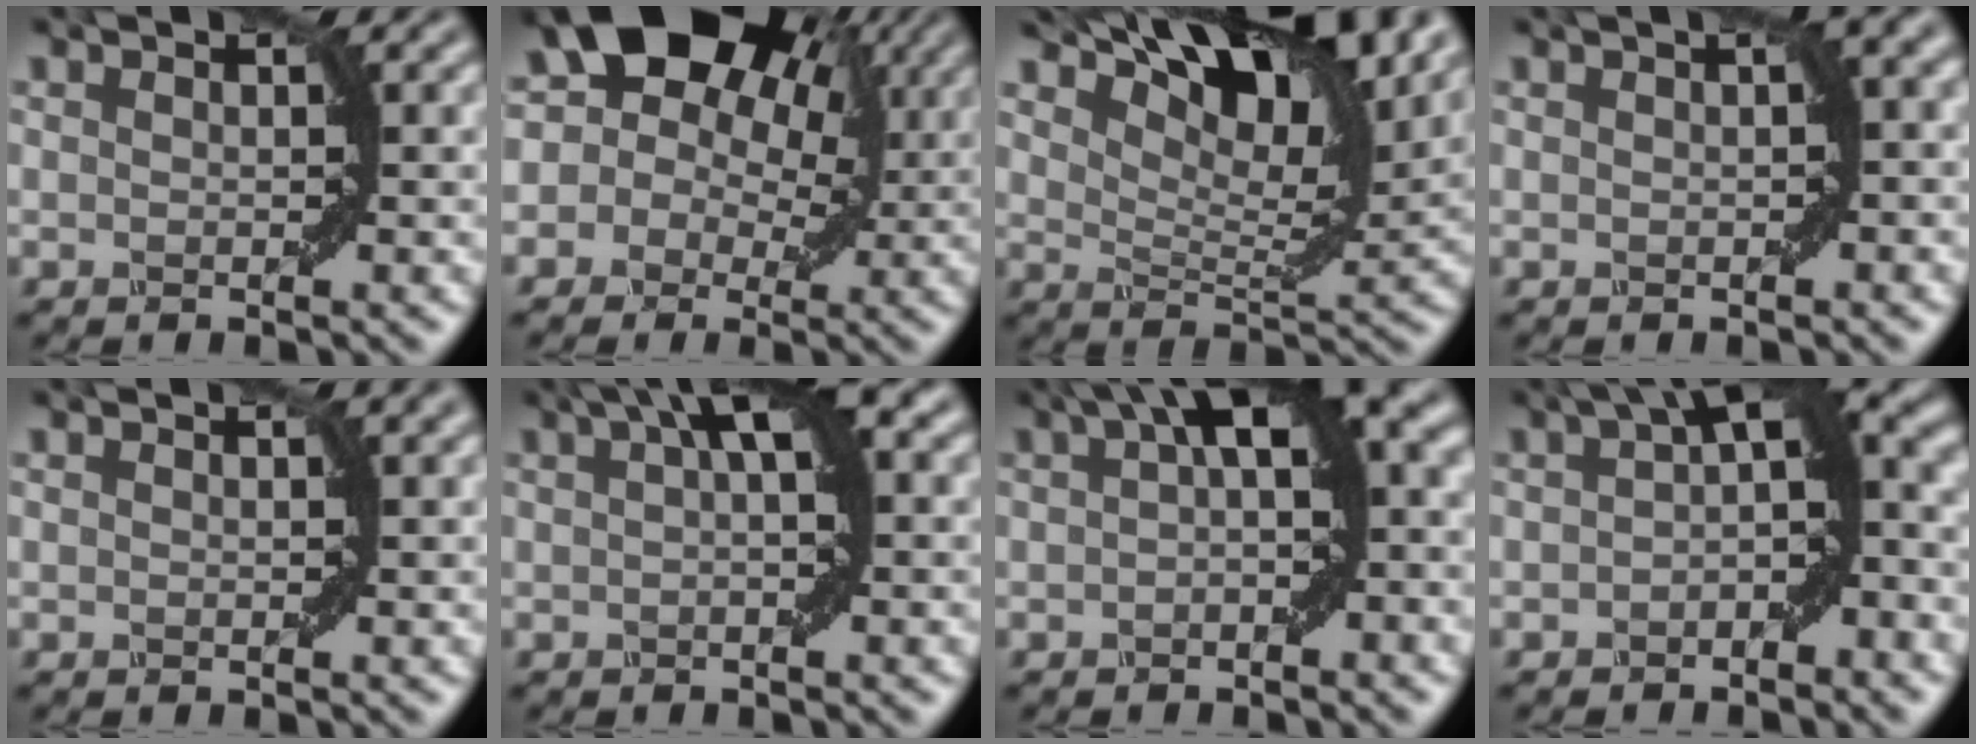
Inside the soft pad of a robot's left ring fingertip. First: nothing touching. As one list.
[{"total": 16.1, "force": [6.7, 11.1, 9.5], "torque": [-0.142, 0.070, 0.077]}, {"total": 11.7, "force": [8.3, 3.6, 7.4], "torque": [-0.117, 0.013, 0.123]}, {"total": 2.4, "force": [0.5, 0.5, 2.3], "torque": [-0.025, 0.013, 0.010]}, {"total": 0.9, "force": [0.5, 0.2, 0.7], "torque": [-0.007, 0.001, 0.004]}, {"total": 4.9, "force": [1.6, 1.2, 4.4], "torque": [-0.058, 0.018, 0.022]}, {"total": 8.2, "force": [2.3, 2.8, 7.4], "torque": [-0.100, 0.029, 0.032]}, {"total": 7.8, "force": [1.0, 2.6, 7.2], "torque": [-0.087, 0.024, 0.009]}]